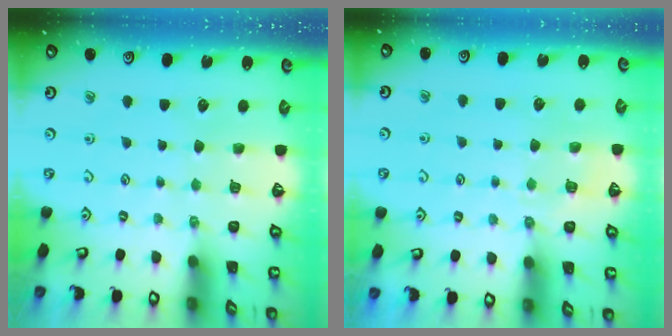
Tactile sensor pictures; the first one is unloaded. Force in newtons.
{"total": 4.1, "press": 3.9, "slide": 1.2}